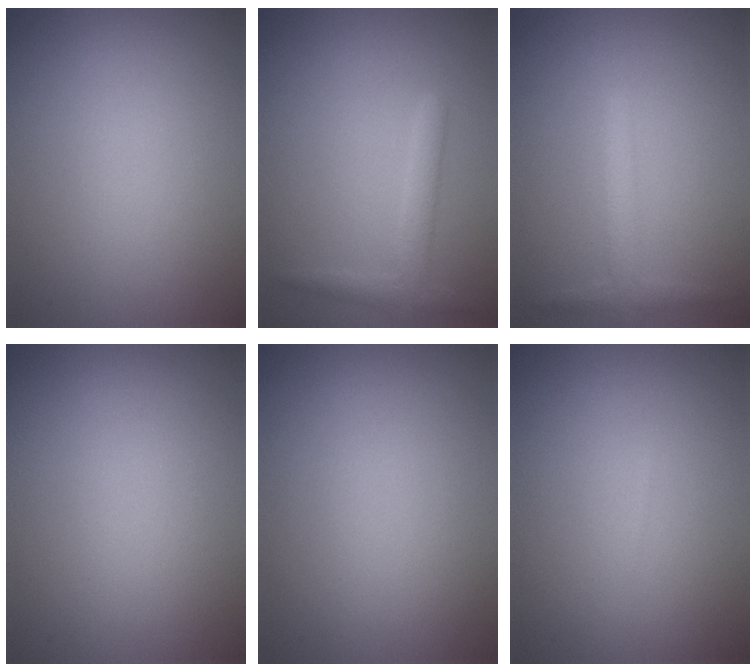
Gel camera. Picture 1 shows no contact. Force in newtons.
{"total": 2.1, "press": 2.1, "slide": 0.0}
{"total": 2.0, "press": 2.0, "slide": 0.1}
{"total": 0.0}
{"total": 0.0}
{"total": 0.0}